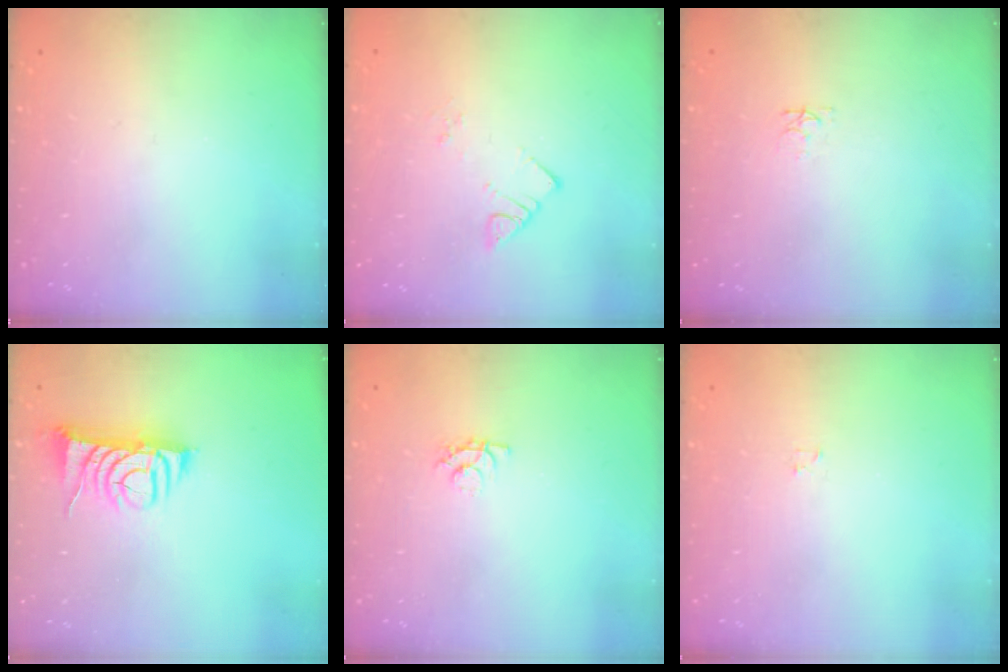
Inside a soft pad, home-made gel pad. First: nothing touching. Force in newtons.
{"total": 2.6, "press": 2.6, "slide": 0.1}
{"total": 3.4, "press": 3.4, "slide": 0.4}
{"total": 8.2, "press": 8.1, "slide": 1.2}
{"total": 3.6, "press": 3.6, "slide": 0.4}
{"total": 1.2, "press": 1.2, "slide": 0.2}